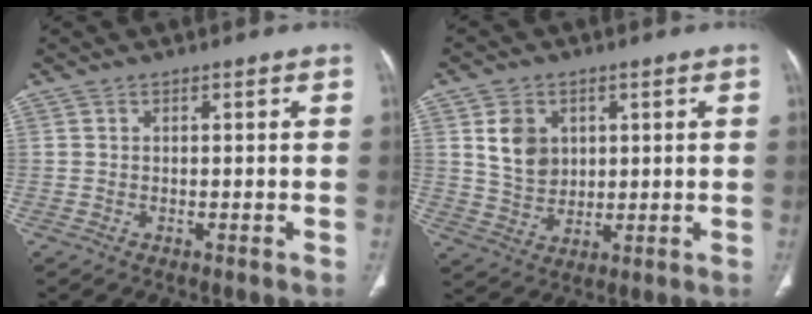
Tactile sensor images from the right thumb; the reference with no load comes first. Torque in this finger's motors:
{"motor_torque": [0.85, 0.72, 0.14, -1.00, 0.07]}